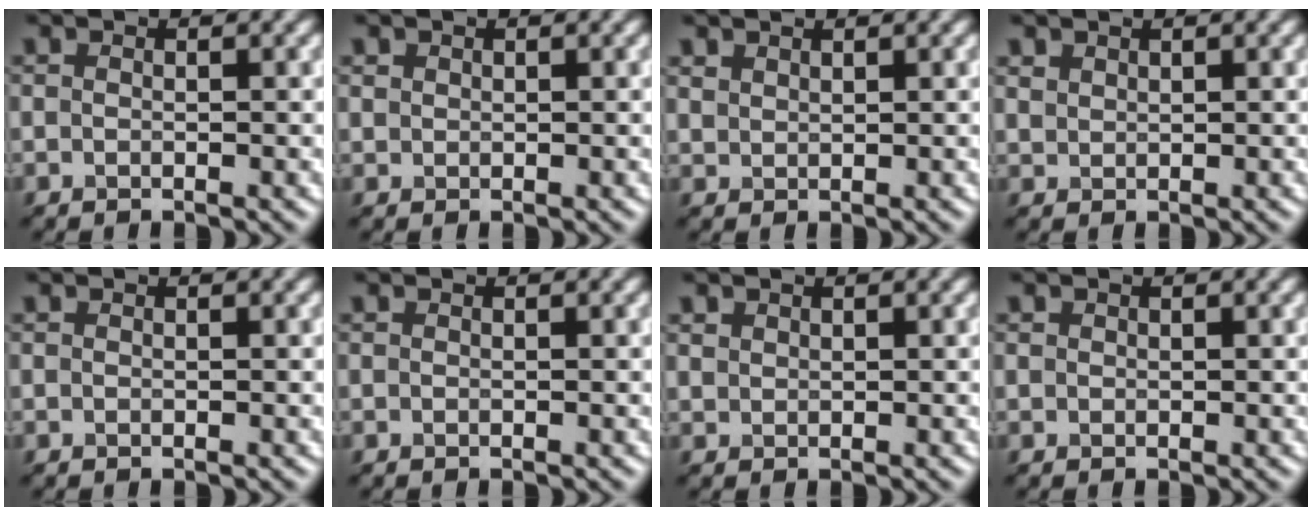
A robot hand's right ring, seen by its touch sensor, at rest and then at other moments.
{"total": 1.4, "force": [-0.2, -0.8, -1.1], "torque": [-0.007, -0.005, 0.016]}
{"total": 1.9, "force": [0.8, -1.0, -1.4], "torque": [-0.010, -0.004, 0.040]}
{"total": 1.8, "force": [0.4, -1.0, -1.4], "torque": [-0.008, -0.004, 0.035]}
{"total": 0.0}
{"total": 0.0}
{"total": 1.6, "force": [0.0, -1.0, -1.3], "torque": [-0.007, -0.007, 0.025]}
{"total": 0.7, "force": [0.0, -0.4, -0.6], "torque": [-0.004, 0.000, 0.006]}